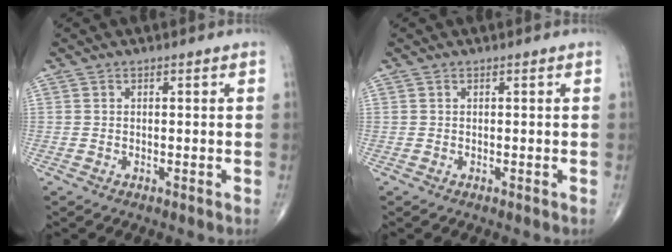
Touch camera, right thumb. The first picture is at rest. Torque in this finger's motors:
{"motor_torque": [0.19, 0.03, 0.02, 0.14, 0.02]}